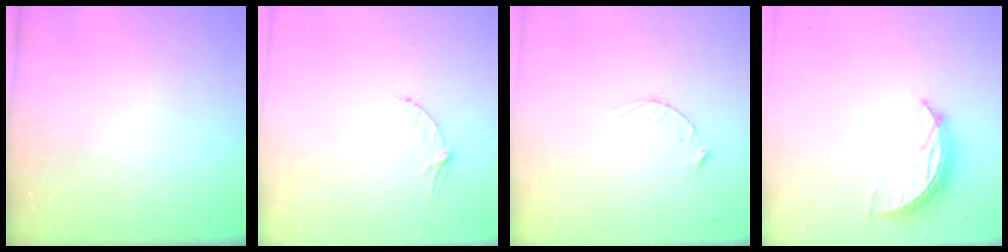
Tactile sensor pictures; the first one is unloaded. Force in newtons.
{"total": 4.0, "press": 4.0, "slide": 0.4}
{"total": 2.5, "press": 2.5, "slide": 0.4}
{"total": 6.9, "press": 6.9, "slide": 0.3}